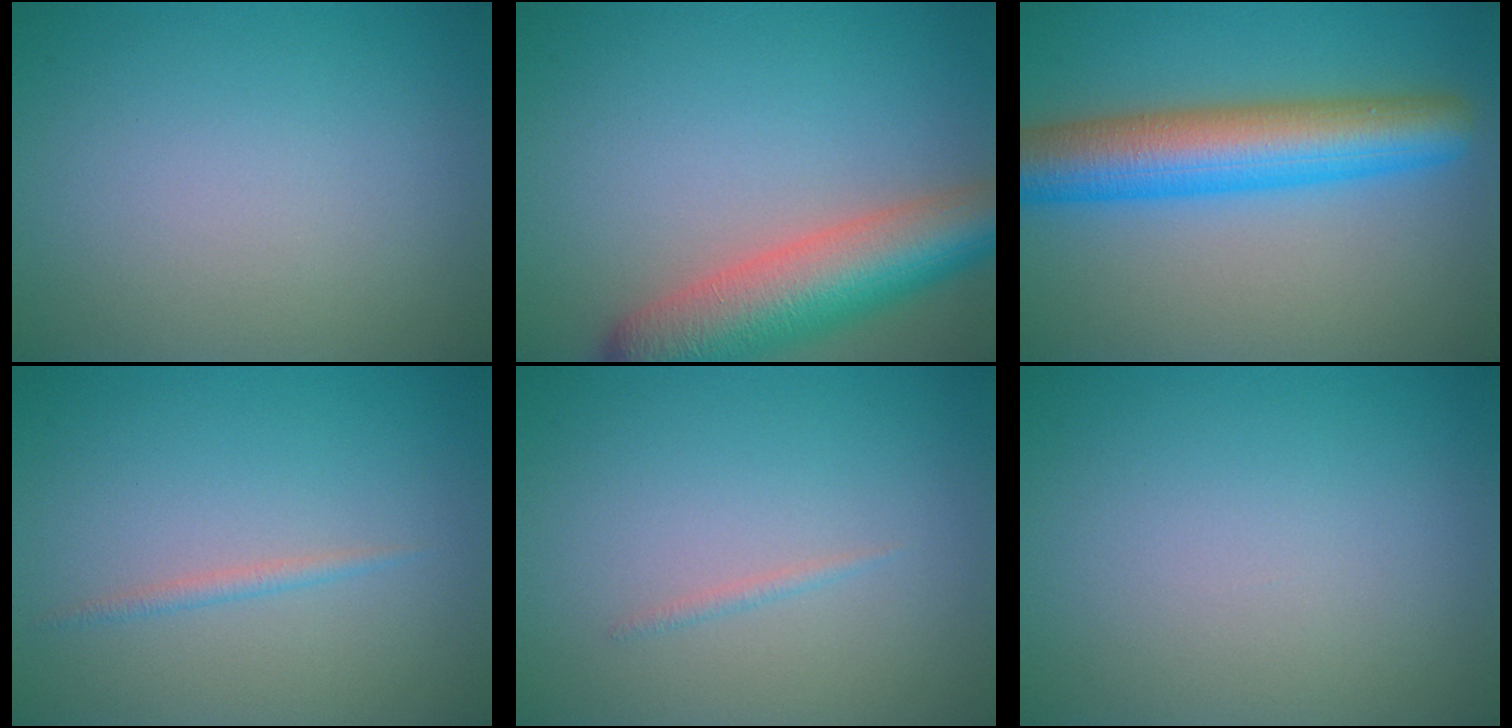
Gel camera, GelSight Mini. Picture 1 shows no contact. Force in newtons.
{"total": 8.7, "press": 8.7, "slide": 0.5}
{"total": 8.9, "press": 8.9, "slide": 0.2}
{"total": 0.8, "press": 0.8, "slide": 0.0}
{"total": 0.5, "press": 0.5, "slide": 0.0}
{"total": 0.0}